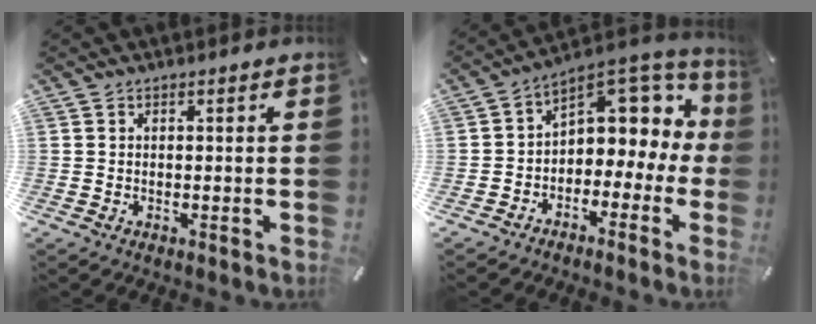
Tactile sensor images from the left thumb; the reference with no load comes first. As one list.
[{"total": 7.3, "force": [2.6, 5.9, 3.6], "torque": [-0.051, -0.031, 0.048]}]